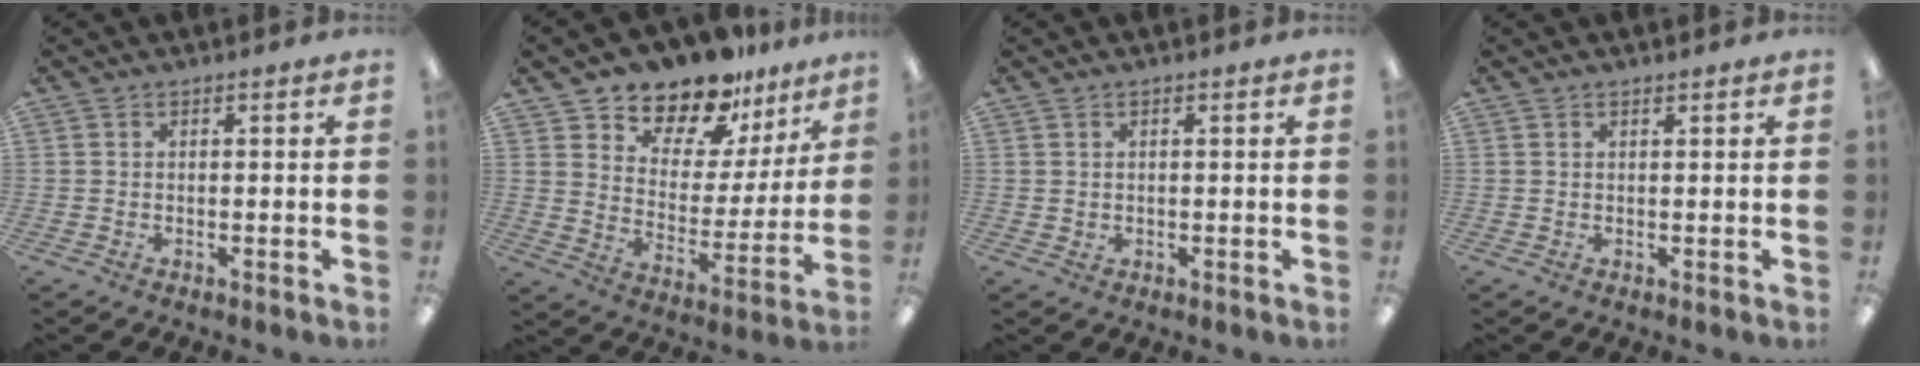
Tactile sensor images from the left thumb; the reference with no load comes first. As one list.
[{"total": 13.9, "force": [12.2, 5.9, 3.0], "torque": [-0.063, -0.105, 0.222]}, {"total": 1.0, "force": [0.6, 0.8, 0.3], "torque": [0.001, 0.000, 0.009]}, {"total": 0.7, "force": [0.6, 0.2, 0.2], "torque": [-0.005, 0.001, 0.011]}]